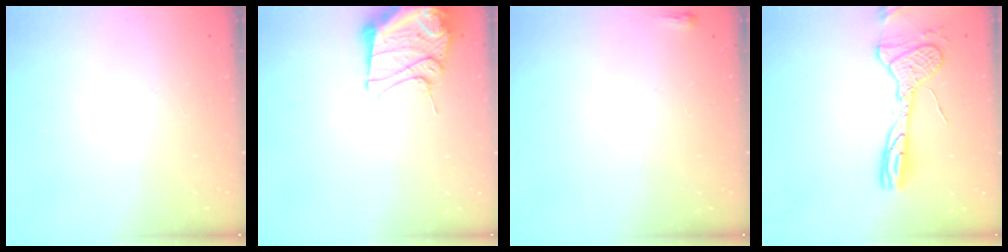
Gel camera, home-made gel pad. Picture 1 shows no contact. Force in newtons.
{"total": 13.1, "press": 13.1, "slide": 1.5}
{"total": 2.0, "press": 2.0, "slide": 0.5}
{"total": 14.2, "press": 14.2, "slide": 1.3}